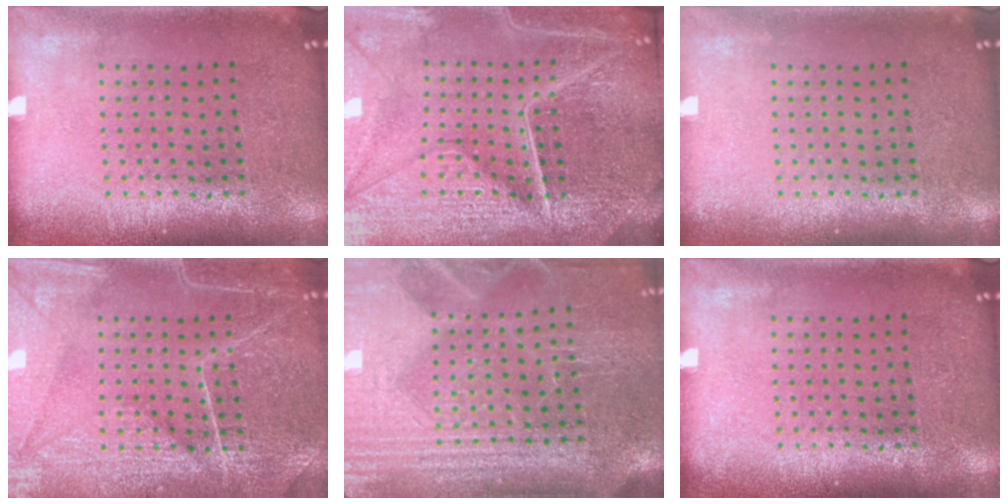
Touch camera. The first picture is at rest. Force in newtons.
{"total": 6.3, "press": 5.6, "slide": 2.8}
{"total": 0.0}
{"total": 4.3, "press": 4.2, "slide": 1.1}
{"total": 4.2, "press": 3.8, "slide": 1.7}
{"total": 0.0}